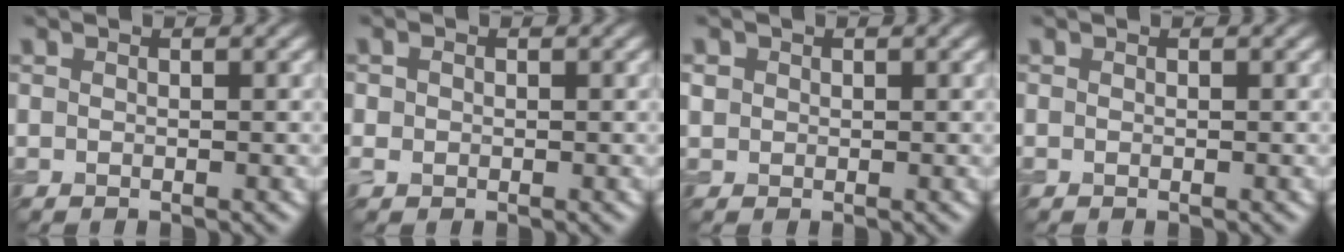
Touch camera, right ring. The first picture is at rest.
{"total": 1.3, "force": [0.0, 1.2, 0.6], "torque": [-0.009, -0.001, -0.002]}
{"total": 0.9, "force": [0.2, 0.9, 0.2], "torque": [0.000, 0.000, 0.003]}
{"total": 0.0}